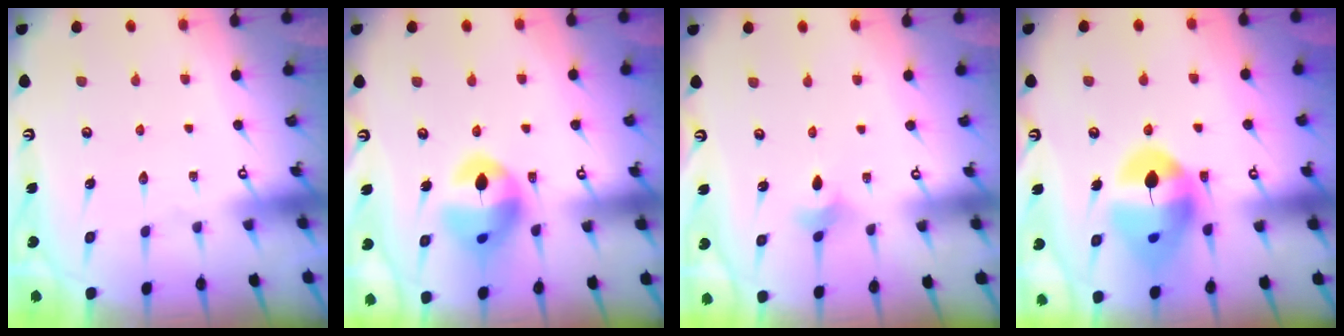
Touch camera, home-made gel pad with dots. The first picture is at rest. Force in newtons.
{"total": 14.9, "press": 14.8, "slide": 1.8}
{"total": 2.1, "press": 2.1, "slide": 0.5}
{"total": 15.3, "press": 15.2, "slide": 1.7}